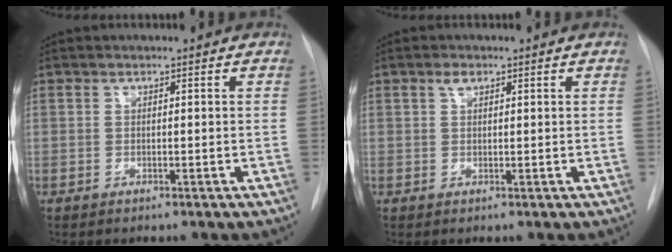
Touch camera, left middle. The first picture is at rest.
{"total": 1.3, "force": [0.8, 0.6, 0.8], "torque": [-0.017, 0.004, 0.015]}